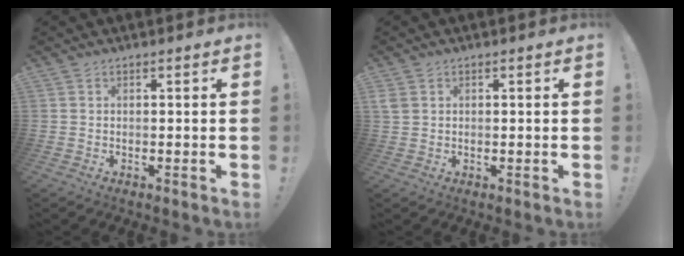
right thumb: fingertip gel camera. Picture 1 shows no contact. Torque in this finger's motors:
{"motor_torque": [0.06, 0.86, -0.17, 0.05, 0.00]}